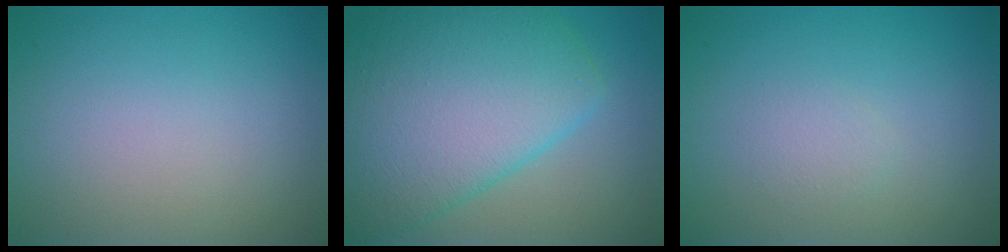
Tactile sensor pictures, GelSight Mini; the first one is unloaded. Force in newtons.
{"total": 10.4, "press": 10.4, "slide": 0.3}
{"total": 1.1, "press": 1.1, "slide": 0.0}